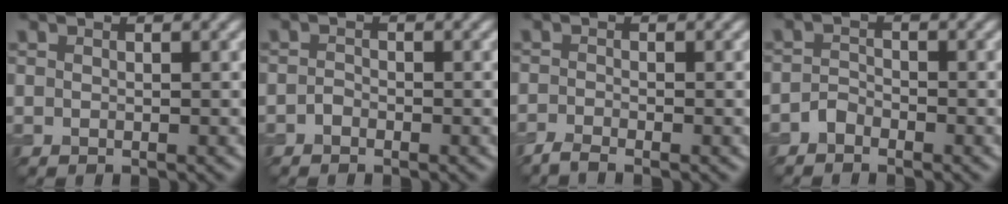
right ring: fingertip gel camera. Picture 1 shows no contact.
{"total": 0.8, "force": [-0.5, 0.5, 0.3], "torque": [-0.006, 0.002, -0.012]}
{"total": 1.6, "force": [-1.4, 0.1, 0.8], "torque": [-0.020, -0.006, -0.035]}
{"total": 1.3, "force": [-1.0, 0.7, 0.4], "torque": [-0.006, 0.008, -0.023]}